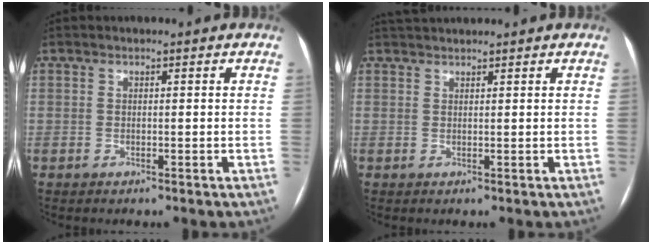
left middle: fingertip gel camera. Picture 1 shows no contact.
{"total": 2.3, "force": [2.3, -0.1, 0.4], "torque": [-0.005, 0.026, 0.044]}